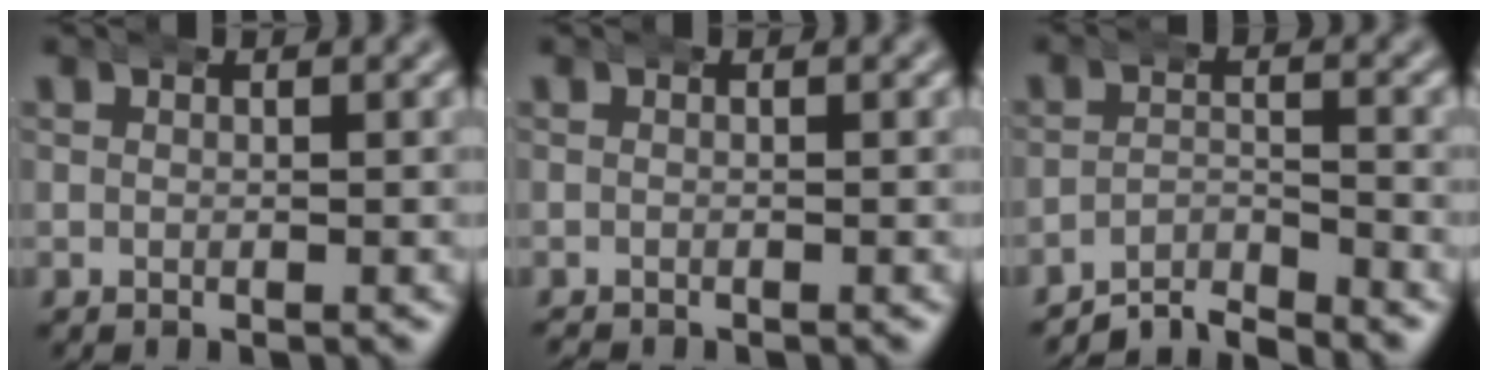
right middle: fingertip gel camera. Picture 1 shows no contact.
{"total": 0.5, "force": [-0.5, 0.0, -0.1], "torque": [-0.003, -0.006, -0.007]}
{"total": 5.2, "force": [-4.9, 1.1, 1.2], "torque": [-0.004, -0.006, -0.089]}